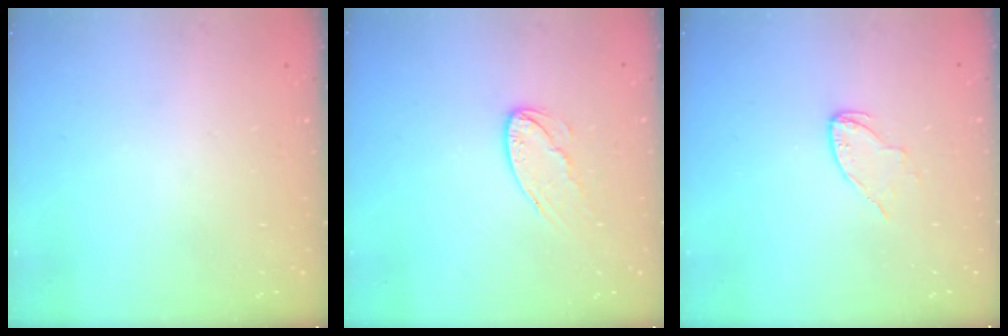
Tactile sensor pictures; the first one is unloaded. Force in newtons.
{"total": 8.4, "press": 8.4, "slide": 0.4}
{"total": 4.9, "press": 4.9, "slide": 0.4}